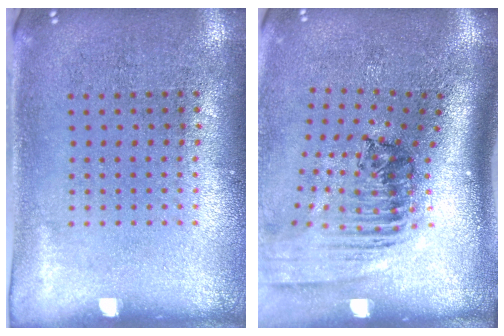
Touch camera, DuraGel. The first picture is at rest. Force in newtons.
{"total": 2.5, "press": 1.8, "slide": 1.7}